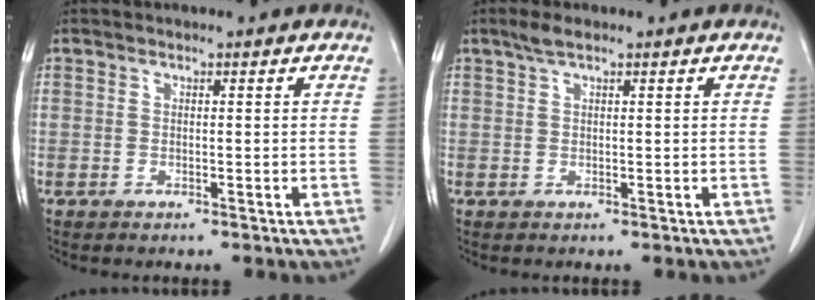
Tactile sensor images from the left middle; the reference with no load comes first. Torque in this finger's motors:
{"motor_torque": [0.43, -0.41, -0.02, 0.03]}